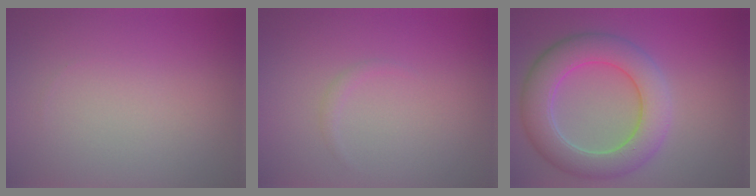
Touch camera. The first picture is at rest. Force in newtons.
{"total": 0.6, "press": 0.5, "slide": 0.1}
{"total": 7.0, "press": 7.0, "slide": 0.2}